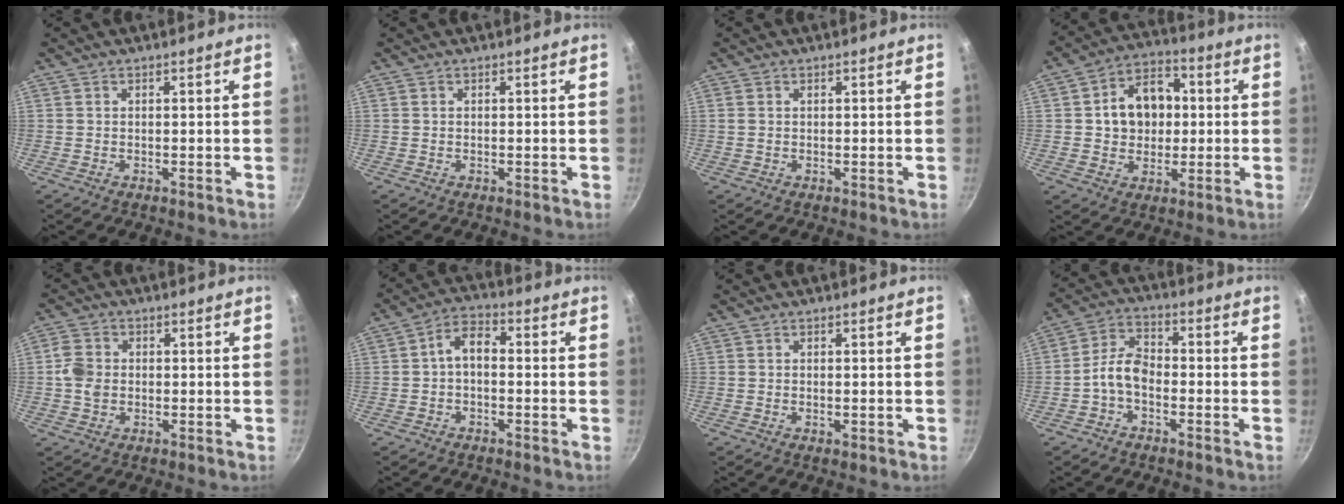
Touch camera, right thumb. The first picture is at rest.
{"total": 0.0}
{"total": 0.5, "force": [0.2, 0.4, 0.3], "torque": [-0.006, 0.002, 0.003]}
{"total": 12.1, "force": [1.1, 9.4, 7.5], "torque": [-0.081, 0.018, 0.009]}
{"total": 4.1, "force": [-0.2, 3.4, 2.3], "torque": [-0.043, 0.008, -0.011]}
{"total": 5.0, "force": [-0.5, 3.1, 4.0], "torque": [-0.068, 0.025, -0.021]}
{"total": 1.0, "force": [-0.2, 0.4, 0.8], "torque": [-0.012, 0.000, -0.004]}
{"total": 6.1, "force": [-2.3, 3.6, 4.4], "torque": [-0.081, 0.038, -0.055]}